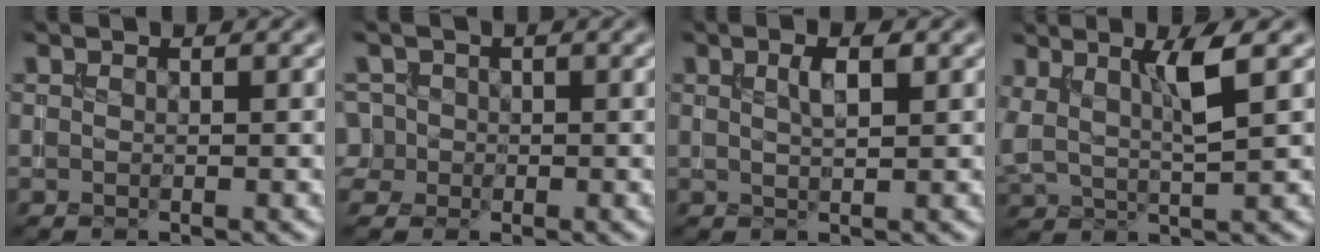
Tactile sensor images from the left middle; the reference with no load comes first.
{"total": 2.9, "force": [-0.1, 2.8, 0.9], "torque": [-0.009, 0.026, -0.018]}
{"total": 2.0, "force": [0.8, 0.5, 1.8], "torque": [-0.030, 0.005, 0.013]}
{"total": 3.6, "force": [1.5, 0.6, 3.2], "torque": [-0.066, -0.001, 0.031]}